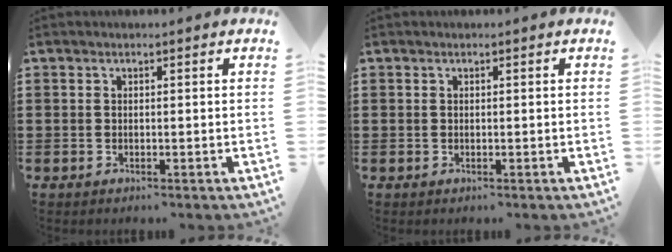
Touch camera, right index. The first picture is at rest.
{"total": 0.0}